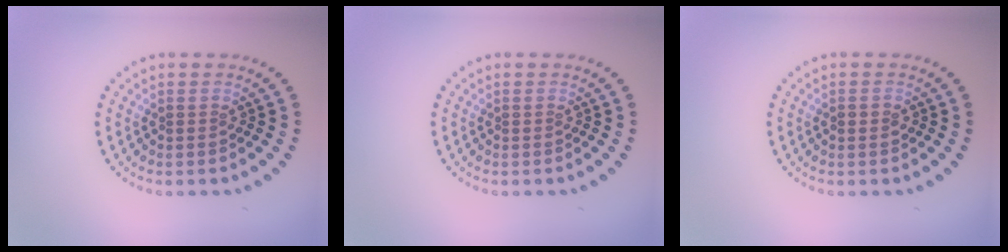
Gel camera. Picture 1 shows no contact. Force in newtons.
{"total": 0.0}
{"total": 1.2, "press": 1.2, "slide": 0.2}